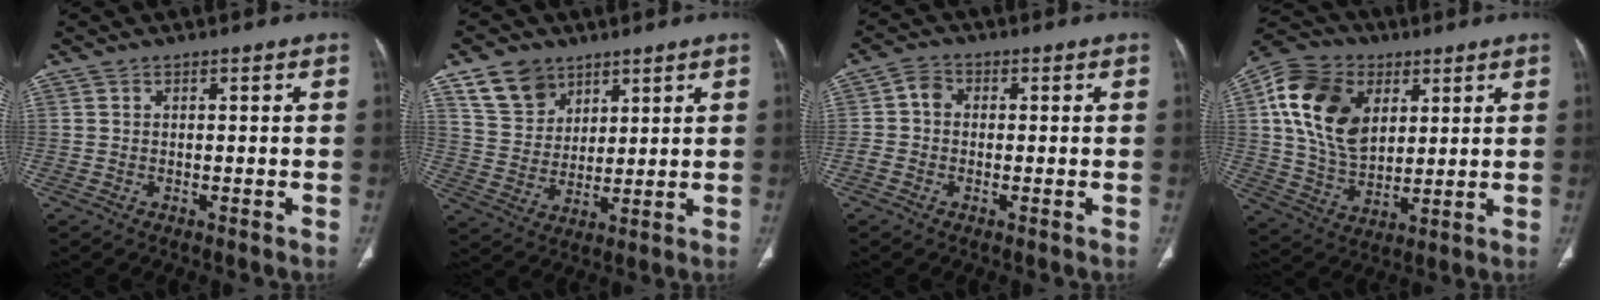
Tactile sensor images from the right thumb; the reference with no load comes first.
{"total": 9.6, "force": [6.1, 6.7, 3.0], "torque": [-0.032, -0.028, 0.123]}
{"total": 3.7, "force": [-0.1, 3.0, 2.1], "torque": [-0.033, 0.015, -0.011]}
{"total": 17.9, "force": [5.5, 12.3, 11.7], "torque": [-0.201, -0.010, 0.101]}